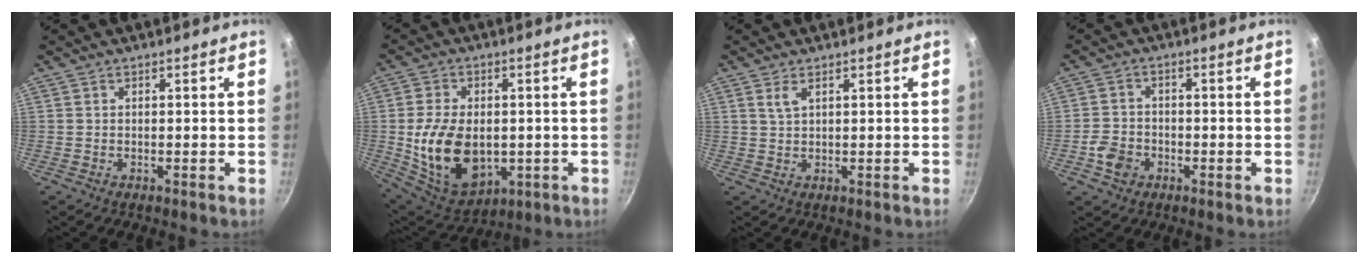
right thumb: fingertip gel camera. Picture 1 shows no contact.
{"total": 16.5, "force": [-1.3, 11.1, 12.2], "torque": [-0.204, -0.008, 0.000]}
{"total": 2.3, "force": [1.2, 1.0, 1.7], "torque": [-0.032, -0.006, 0.024]}
{"total": 5.2, "force": [-2.1, 4.2, 2.3], "torque": [-0.037, 0.021, -0.043]}